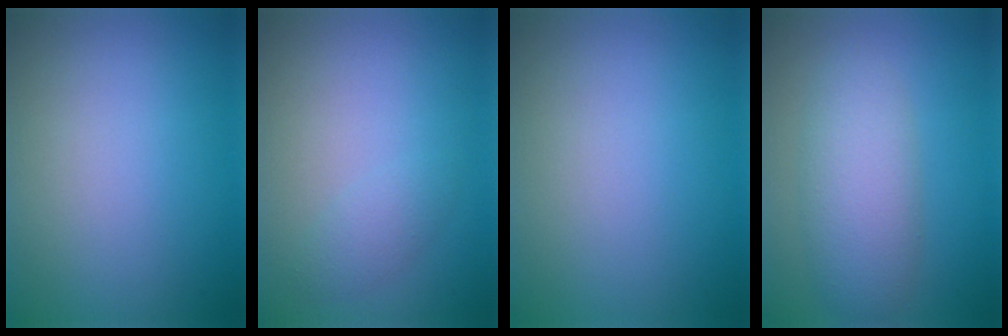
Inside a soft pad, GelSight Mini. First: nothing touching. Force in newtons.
{"total": 1.4, "press": 1.4, "slide": 0.1}
{"total": 0.0}
{"total": 4.5, "press": 4.5, "slide": 0.4}